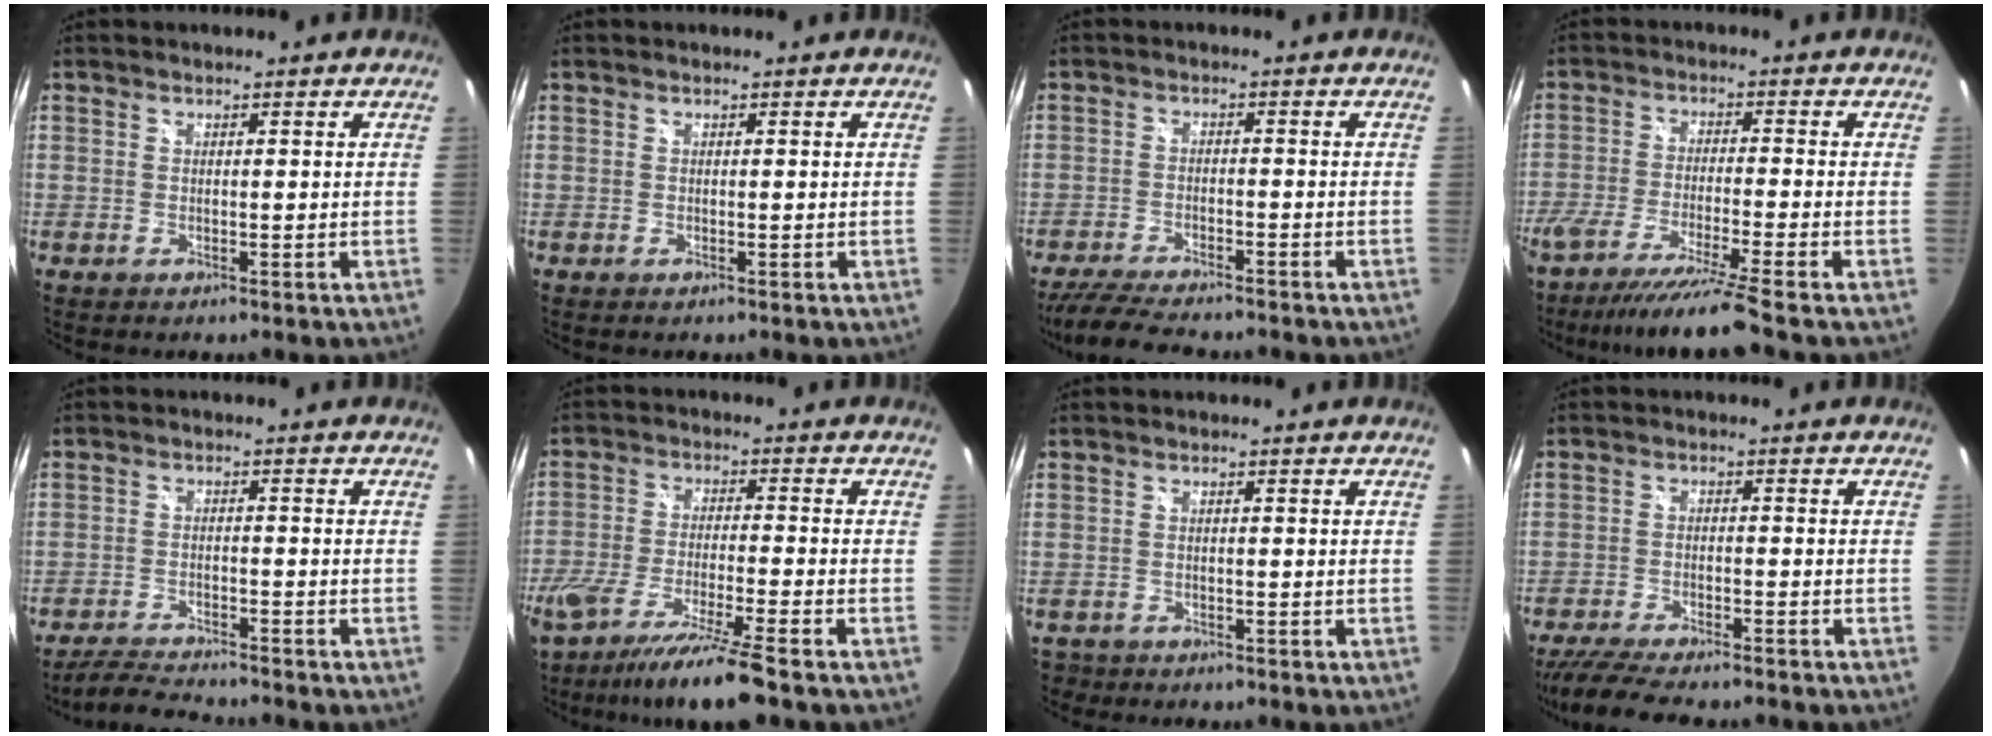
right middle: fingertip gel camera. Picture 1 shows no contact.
{"total": 0.0}
{"total": 9.7, "force": [-8.5, 1.5, 4.4], "torque": [-0.110, -0.023, -0.143]}
{"total": 12.0, "force": [-10.0, -1.8, 6.4], "torque": [-0.133, -0.043, -0.169]}
{"total": 6.0, "force": [-5.7, 0.2, 2.0], "torque": [-0.059, -0.011, -0.103]}
{"total": 13.6, "force": [-10.3, -0.2, 8.8], "torque": [-0.186, -0.043, -0.180]}
{"total": 1.9, "force": [-1.1, 1.5, 0.2], "torque": [-0.008, -0.003, -0.019]}
{"total": 10.3, "force": [-8.9, 1.5, 5.0], "torque": [-0.118, -0.029, -0.147]}